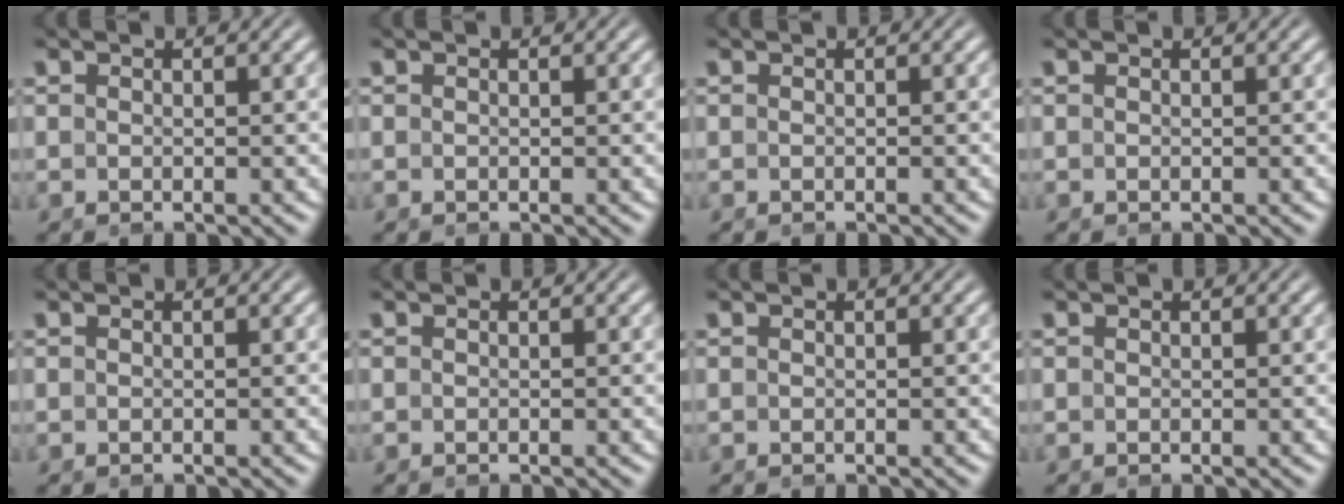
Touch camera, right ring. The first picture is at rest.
{"total": 0.0}
{"total": 0.0}
{"total": 0.0}
{"total": 0.0}
{"total": 0.0}
{"total": 0.0}
{"total": 0.0}